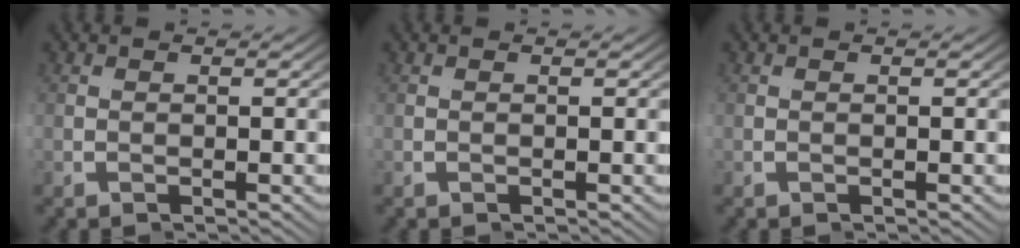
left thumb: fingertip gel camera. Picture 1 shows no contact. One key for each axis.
{"total": 0.0}
{"total": 0.0}